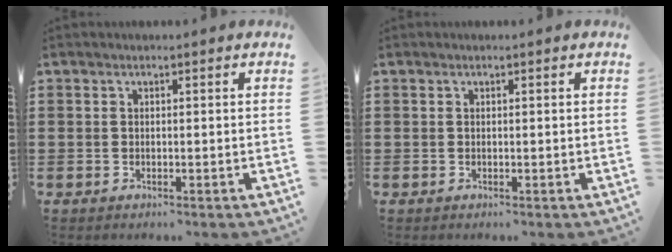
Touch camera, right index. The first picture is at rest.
{"total": 0.0}